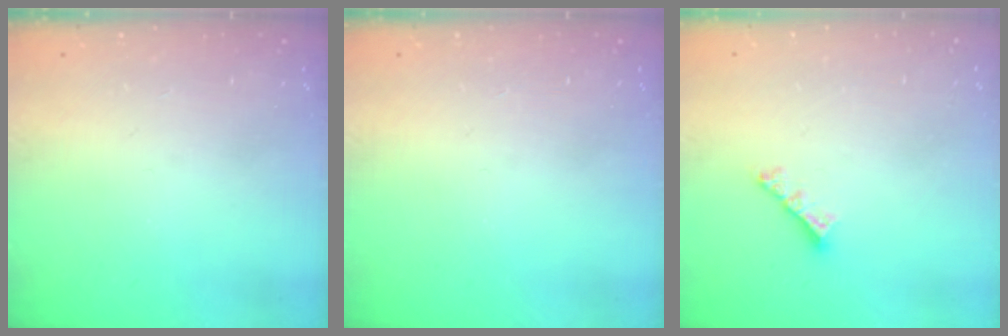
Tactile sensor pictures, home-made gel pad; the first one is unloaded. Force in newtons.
{"total": 0.0}
{"total": 3.8, "press": 3.8, "slide": 0.2}